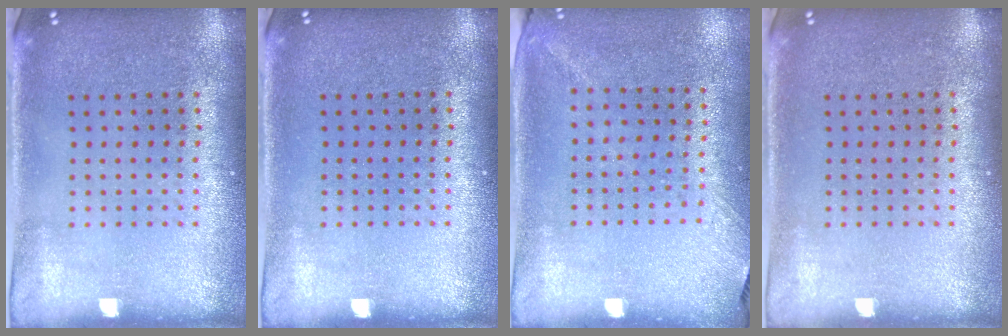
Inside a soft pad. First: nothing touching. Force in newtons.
{"total": 0.0}
{"total": 1.3, "press": 1.0, "slide": 0.8}
{"total": 0.0}